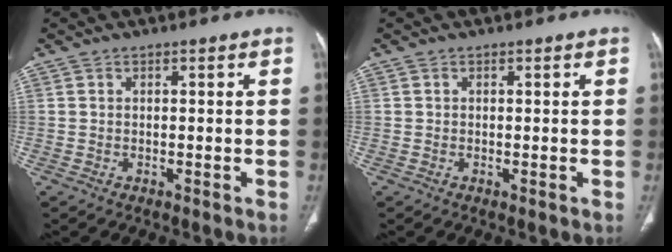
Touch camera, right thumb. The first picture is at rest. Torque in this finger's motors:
{"motor_torque": [0.18, 0.02, -0.22, 0.26, 0.03]}